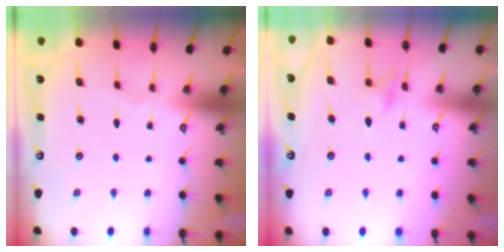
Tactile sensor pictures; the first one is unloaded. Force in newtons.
{"total": 9.3, "press": 9.3, "slide": 0.8}